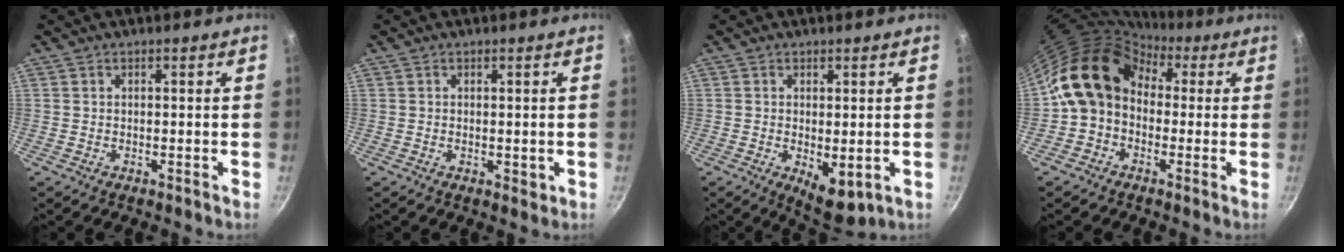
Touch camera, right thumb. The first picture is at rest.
{"total": 1.4, "force": [-0.1, 0.7, 1.2], "torque": [-0.015, -0.003, -0.001]}
{"total": 6.3, "force": [-1.0, 2.8, 5.6], "torque": [-0.073, -0.015, -0.003]}
{"total": 13.1, "force": [1.3, 10.5, 7.8], "torque": [-0.104, 0.035, -0.003]}